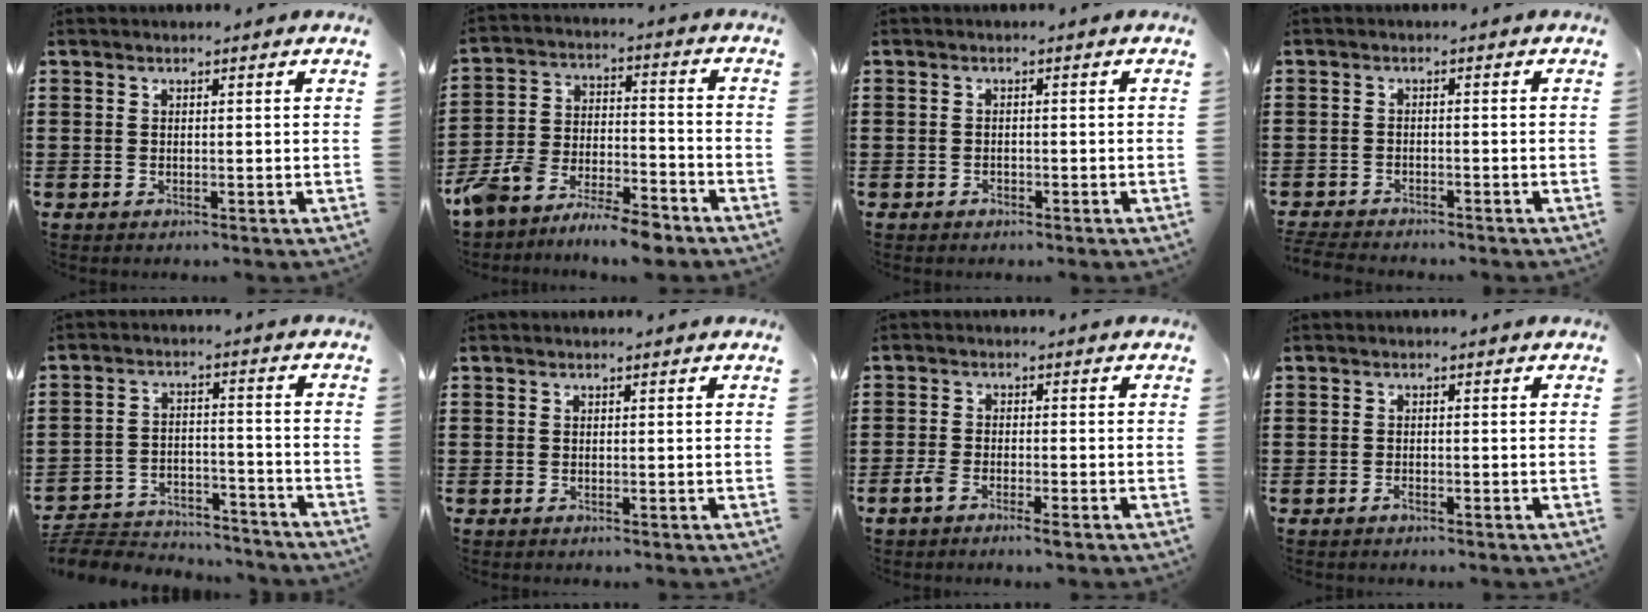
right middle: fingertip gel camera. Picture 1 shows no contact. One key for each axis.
{"total": 8.7, "fx": -8.5, "fy": 0.9, "fz": 1.6, "tx": -0.040, "ty": 0.016, "tz": -0.169}
{"total": 0.7, "fx": -0.5, "fy": 0.3, "fz": 0.3, "tx": -0.007, "ty": -0.002, "tz": -0.010}
{"total": 2.3, "fx": -2.3, "fy": 0.0, "fz": 0.1, "tx": -0.015, "ty": -0.009, "tz": -0.050}
{"total": 5.8, "fx": -5.7, "fy": 1.0, "fz": 0.8, "tx": -0.024, "ty": 0.007, "tz": -0.116}
{"total": 0.0}
{"total": 2.6, "fx": -1.8, "fy": 0.7, "fz": 1.7, "tx": -0.042, "ty": 0.000, "tz": -0.039}
{"total": 1.0, "fx": -0.8, "fy": 0.1, "fz": 0.5, "tx": -0.015, "ty": -0.006, "tz": -0.014}